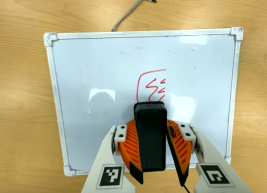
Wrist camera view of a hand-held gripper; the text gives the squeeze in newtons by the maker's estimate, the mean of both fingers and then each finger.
{"total": 8.5, "left": 8.8, "right": 8.3}